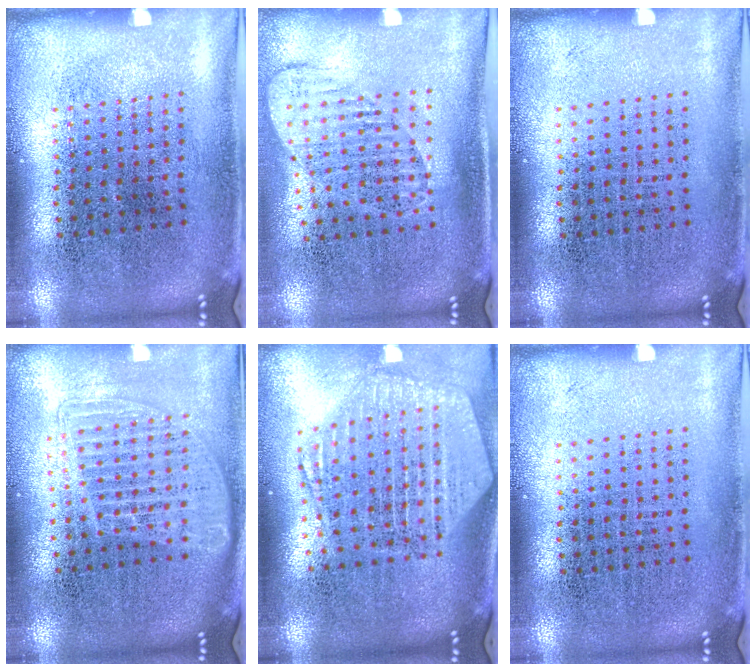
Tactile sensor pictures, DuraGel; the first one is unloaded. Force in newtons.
{"total": 1.4, "press": 1.1, "slide": 0.8}
{"total": 0.0}
{"total": 1.4, "press": 1.2, "slide": 0.7}
{"total": 2.6, "press": 2.2, "slide": 1.4}
{"total": 0.0}